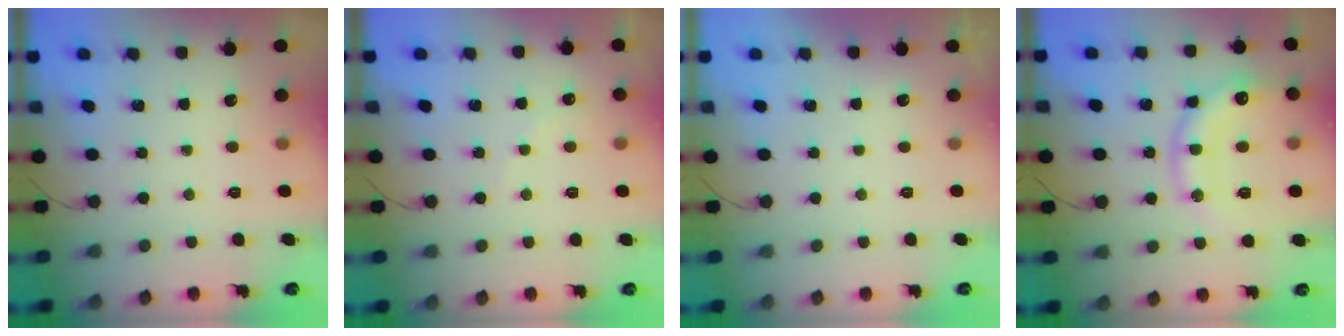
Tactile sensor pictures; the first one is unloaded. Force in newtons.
{"total": 5.6, "press": 5.4, "slide": 1.1}
{"total": 2.9, "press": 2.9, "slide": 0.1}
{"total": 14.9, "press": 14.9, "slide": 1.2}